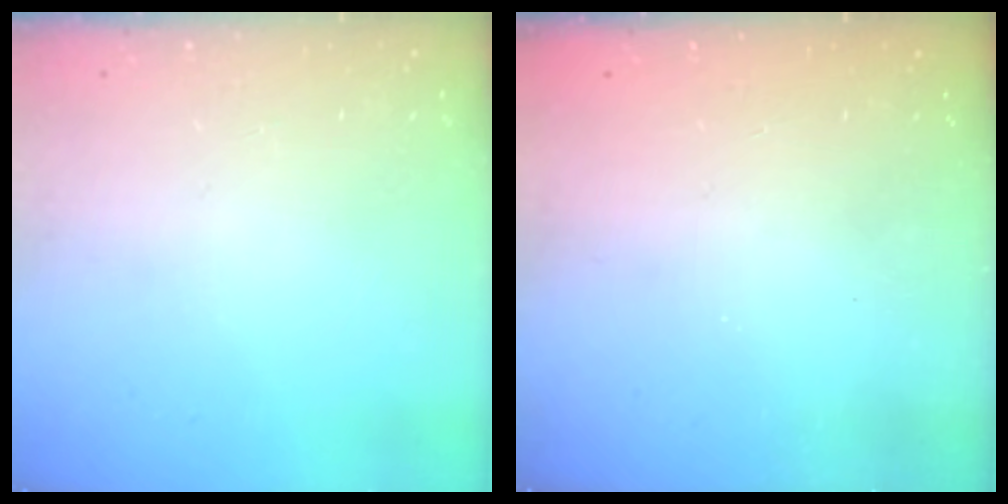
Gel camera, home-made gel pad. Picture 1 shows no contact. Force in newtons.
{"total": 2.3, "press": 2.2, "slide": 0.8}